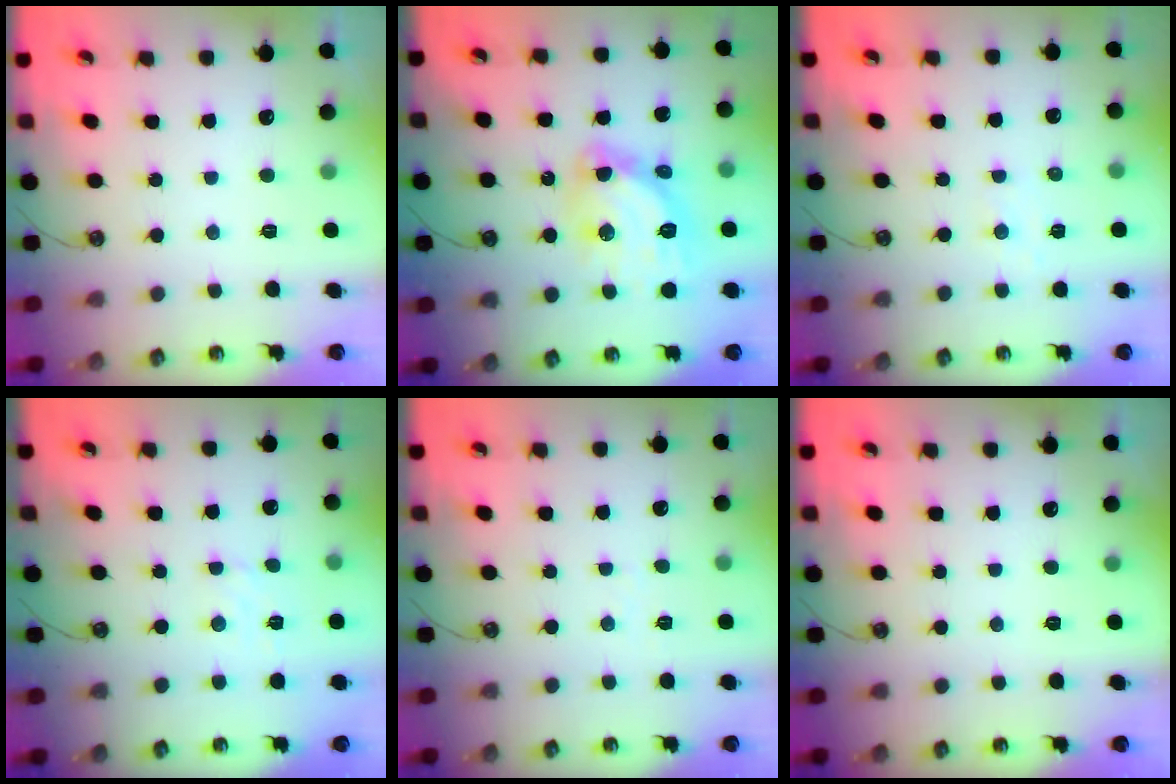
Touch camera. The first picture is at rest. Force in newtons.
{"total": 13.9, "press": 13.9, "slide": 1.3}
{"total": 4.2, "press": 4.2, "slide": 0.5}
{"total": 2.5, "press": 2.4, "slide": 0.5}
{"total": 2.5, "press": 2.5, "slide": 0.4}
{"total": 0.0}